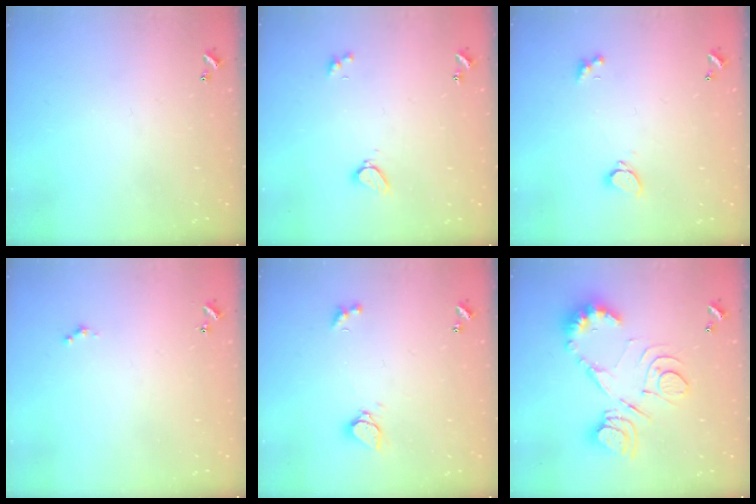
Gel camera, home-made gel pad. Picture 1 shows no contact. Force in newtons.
{"total": 2.2, "press": 2.2, "slide": 0.3}
{"total": 2.2, "press": 2.0, "slide": 0.9}
{"total": 0.0}
{"total": 2.1, "press": 2.0, "slide": 0.5}
{"total": 16.2, "press": 16.1, "slide": 1.2}